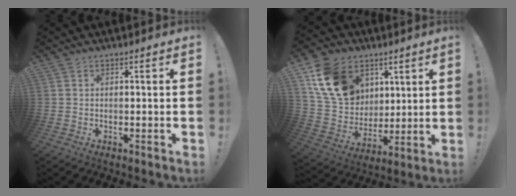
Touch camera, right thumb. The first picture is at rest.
{"total": 17.9, "force": [7.6, 13.8, 8.4], "torque": [-0.146, -0.023, 0.163]}